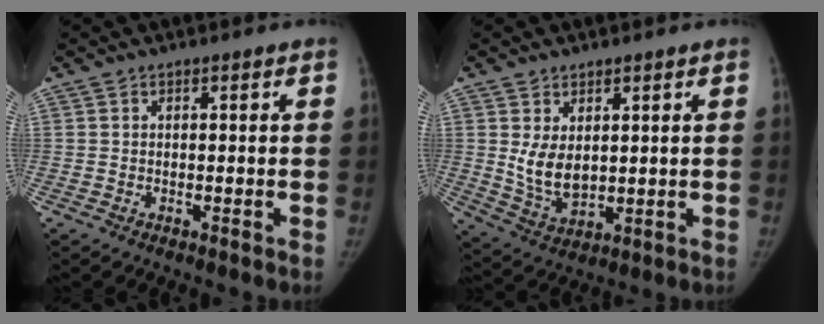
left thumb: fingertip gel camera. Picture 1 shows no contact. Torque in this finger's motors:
{"motor_torque": [0.89, 1.54, 0.66, -0.73, 0.22]}